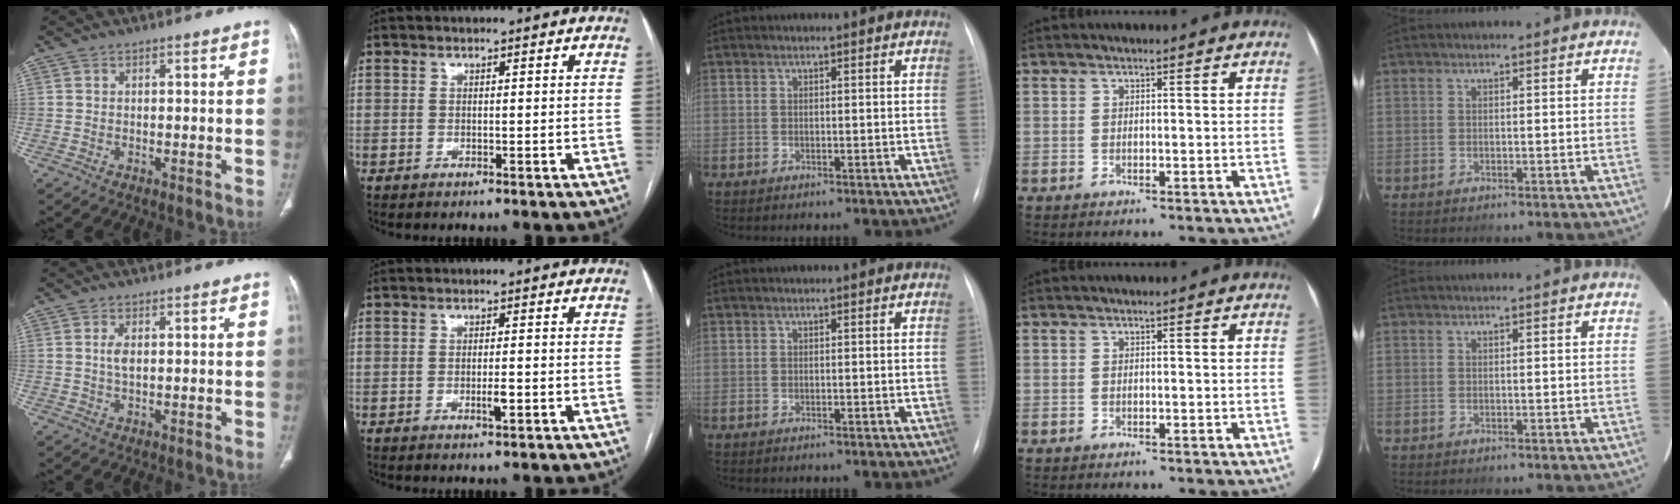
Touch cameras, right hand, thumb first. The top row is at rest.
{"thumb": {"total": 2.3, "force": [0.4, 1.2, 2.0], "torque": [-0.042, -0.001, 0.009]}, "index": {"total": 2.0, "force": [-0.7, 0.3, 1.8], "torque": [-0.032, -0.002, -0.010]}}